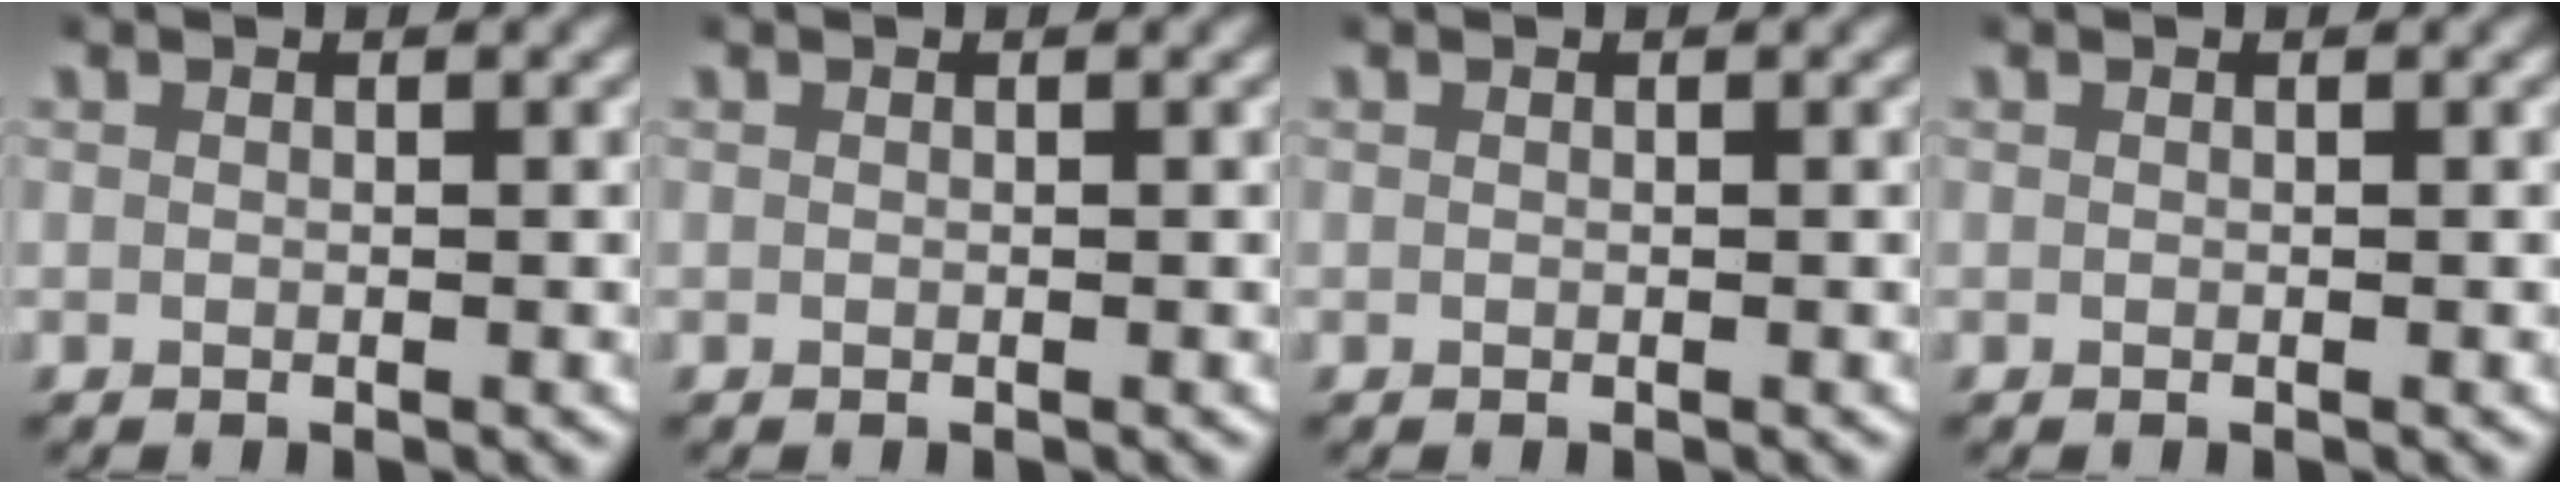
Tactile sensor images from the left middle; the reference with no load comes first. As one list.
[{"total": 0.0}, {"total": 0.0}, {"total": 0.0}]